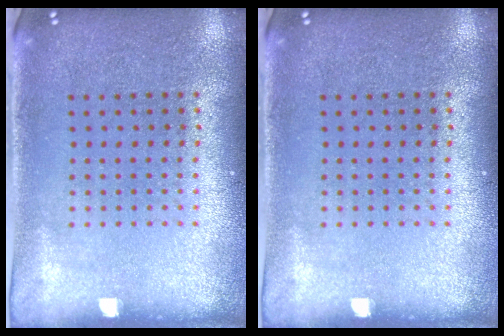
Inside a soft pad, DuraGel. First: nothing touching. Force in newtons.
{"total": 0.0}